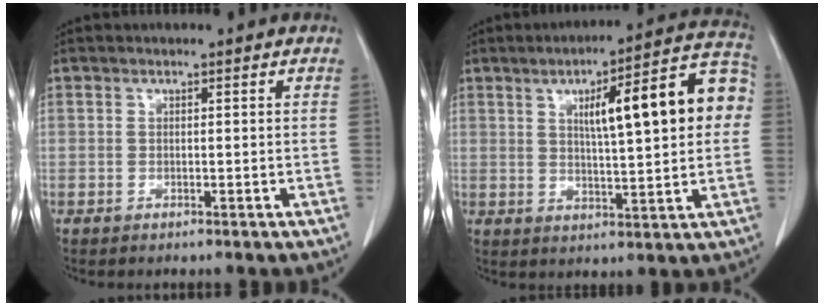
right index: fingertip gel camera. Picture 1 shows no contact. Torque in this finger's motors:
{"motor_torque": [1.00, 0.68, 0.34, 0.11]}